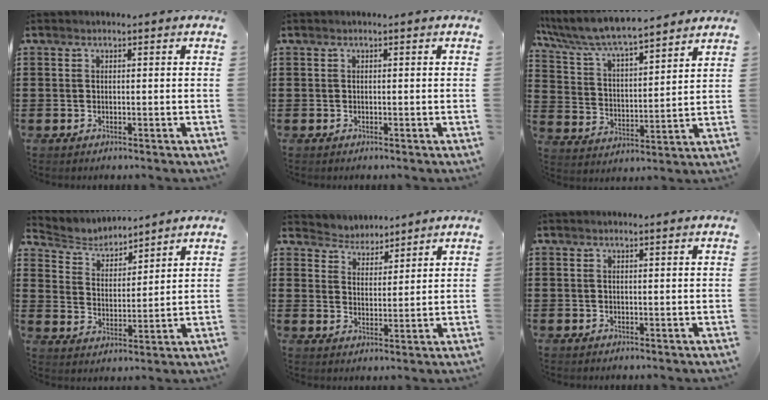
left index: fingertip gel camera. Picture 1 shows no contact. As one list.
[{"total": 0.0}, {"total": 6.8, "force": [6.3, 0.6, 2.5], "torque": [-0.077, -0.038, 0.105]}, {"total": 4.3, "force": [4.1, 1.0, 0.0], "torque": [-0.025, -0.020, 0.071]}, {"total": 3.7, "force": [3.5, 1.0, -0.9], "torque": [-0.004, -0.015, 0.062]}, {"total": 0.6, "force": [0.3, -0.1, 0.5], "torque": [-0.009, -0.003, 0.006]}]